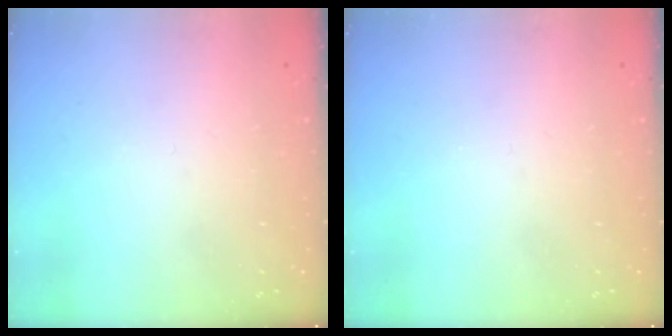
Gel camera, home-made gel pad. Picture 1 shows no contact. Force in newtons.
{"total": 0.0}